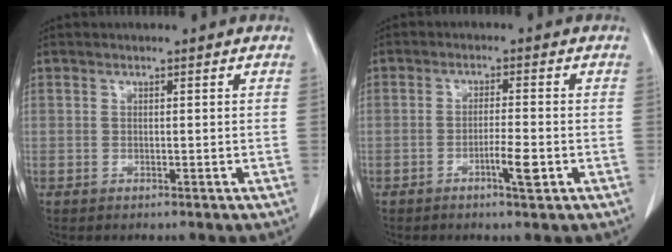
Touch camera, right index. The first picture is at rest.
{"total": 3.8, "force": [-1.7, 0.1, 3.4], "torque": [-0.059, -0.002, -0.028]}